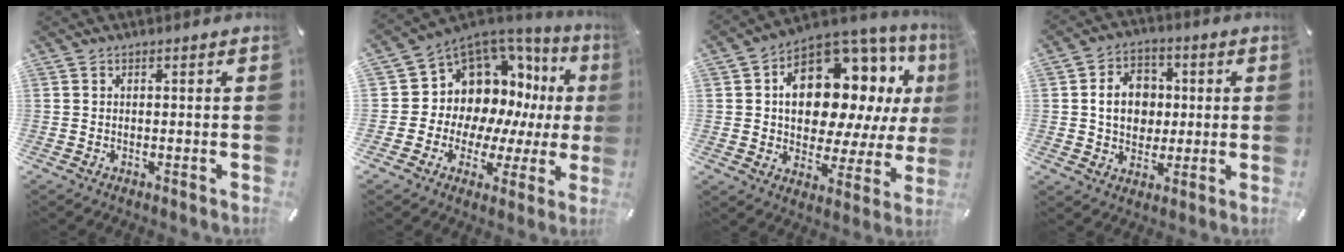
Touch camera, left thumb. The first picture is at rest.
{"total": 11.2, "force": [4.7, 9.6, 3.4], "torque": [-0.061, -0.076, 0.102]}
{"total": 18.0, "force": [5.9, 11.4, 12.7], "torque": [-0.212, -0.044, 0.102]}
{"total": 10.0, "force": [0.7, 8.4, 5.3], "torque": [-0.090, 0.012, 0.012]}